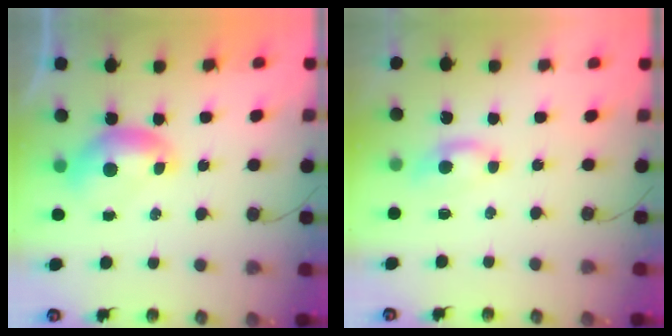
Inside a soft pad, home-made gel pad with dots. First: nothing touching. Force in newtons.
{"total": 0.9, "press": 0.8, "slide": 0.4}